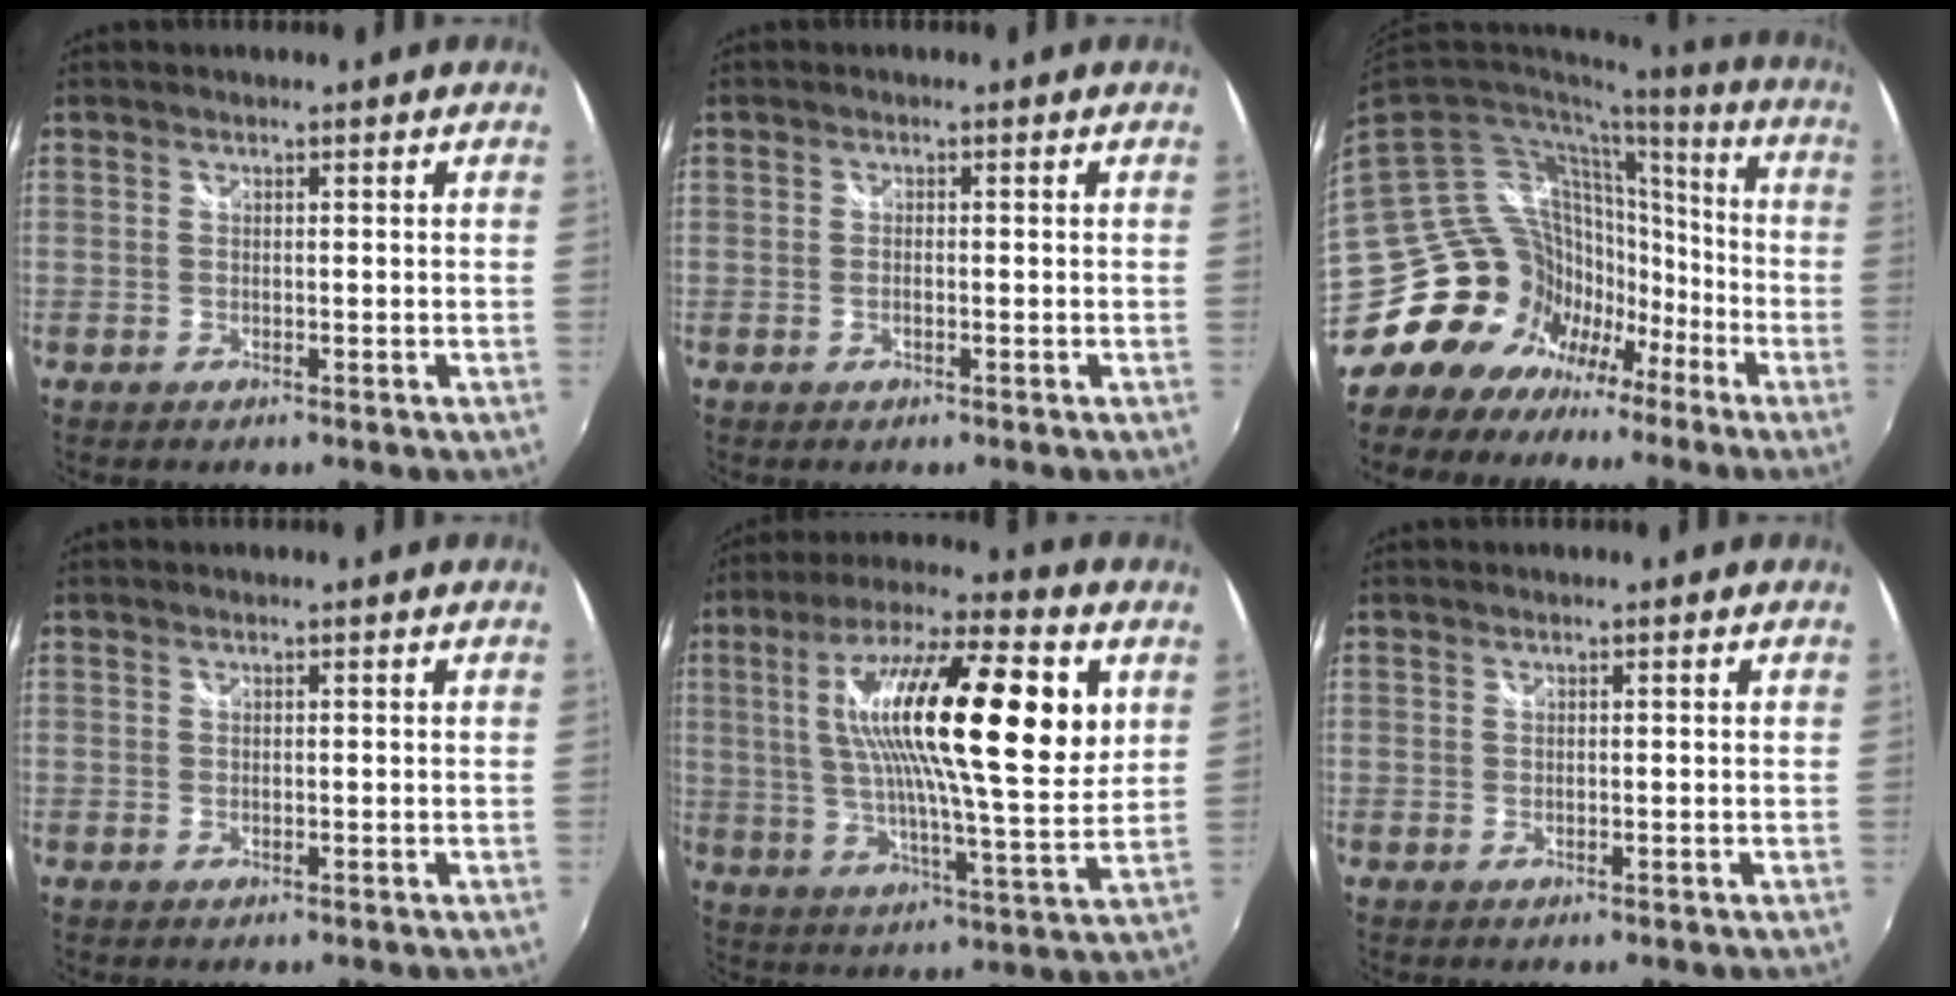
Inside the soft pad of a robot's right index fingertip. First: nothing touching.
{"total": 0.7, "force": [-0.3, 0.2, 0.6], "torque": [-0.015, 0.004, -0.005]}
{"total": 29.1, "force": [-16.7, 19.6, 13.5], "torque": [-0.290, 0.018, -0.260]}
{"total": 0.0}
{"total": 23.4, "force": [6.8, 4.8, 21.9], "torque": [-0.376, 0.019, 0.103]}
{"total": 0.0}